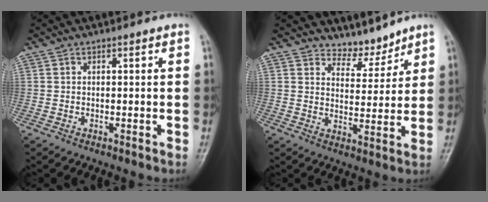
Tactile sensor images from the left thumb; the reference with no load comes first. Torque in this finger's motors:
{"motor_torque": [-0.44, 0.09, -0.45, -0.07, 0.03]}